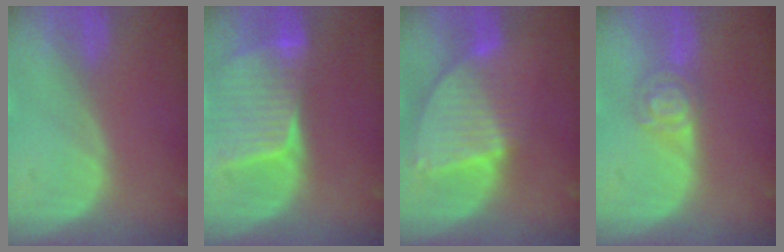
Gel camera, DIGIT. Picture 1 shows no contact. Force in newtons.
{"total": 8.1, "press": 7.8, "slide": 2.3}
{"total": 8.6, "press": 7.5, "slide": 4.1}
{"total": 5.1, "press": 4.5, "slide": 2.5}